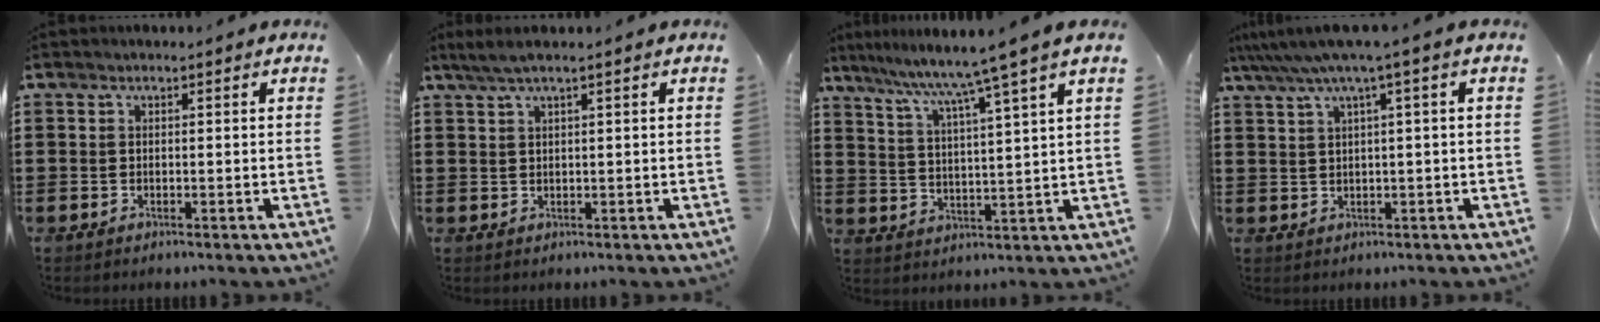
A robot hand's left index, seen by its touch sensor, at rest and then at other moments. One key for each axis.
{"total": 2.0, "fx": 0.9, "fy": -0.1, "fz": 1.8, "tx": -0.034, "ty": -0.002, "tz": 0.016}
{"total": 7.0, "fx": 5.6, "fy": -1.7, "fz": 3.8, "tx": -0.098, "ty": -0.038, "tz": 0.084}
{"total": 4.1, "fx": 1.4, "fy": -0.5, "fz": 3.9, "tx": -0.077, "ty": -0.011, "tz": 0.019}